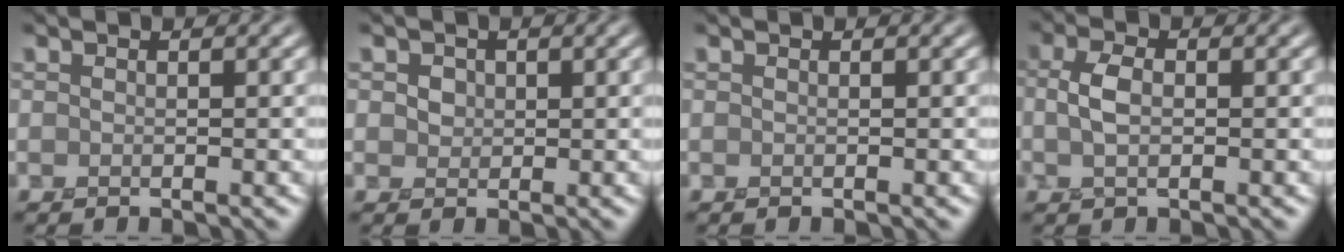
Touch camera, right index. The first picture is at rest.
{"total": 1.6, "force": [0.5, 1.4, 0.7], "torque": [-0.008, 0.006, 0.001]}
{"total": 0.0}
{"total": 2.7, "force": [-0.1, 1.4, 2.3], "torque": [-0.054, 0.002, -0.006]}